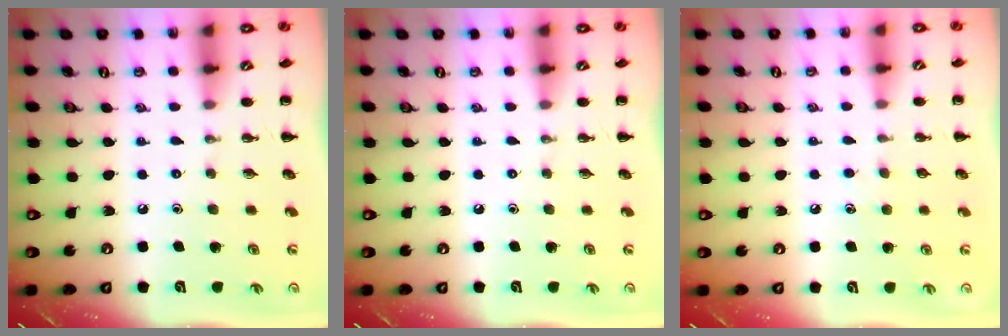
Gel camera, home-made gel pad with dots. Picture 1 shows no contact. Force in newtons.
{"total": 0.0}
{"total": 3.3, "press": 3.2, "slide": 1.0}